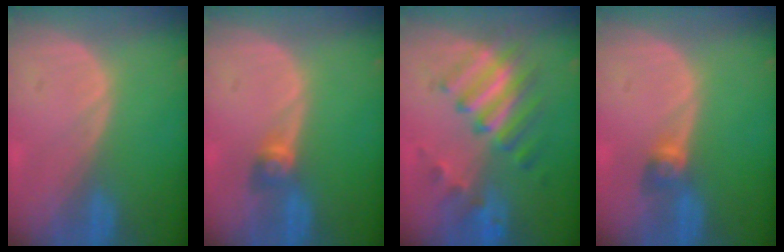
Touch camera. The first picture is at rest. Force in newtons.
{"total": 2.6, "press": 2.4, "slide": 1.0}
{"total": 7.7, "press": 7.7, "slide": 0.9}
{"total": 2.7, "press": 2.5, "slide": 0.9}